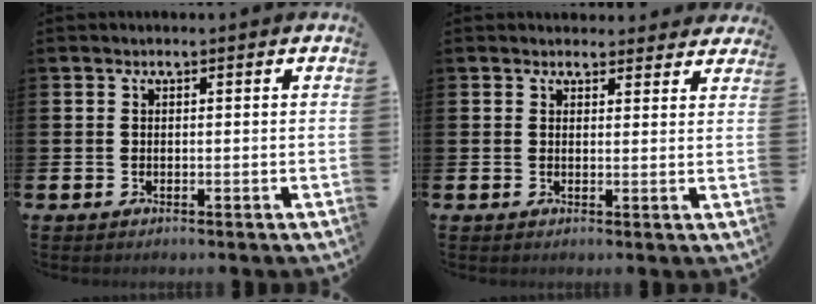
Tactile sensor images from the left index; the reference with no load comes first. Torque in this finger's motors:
{"motor_torque": [0.95, -1.20, 0.40, 0.00]}